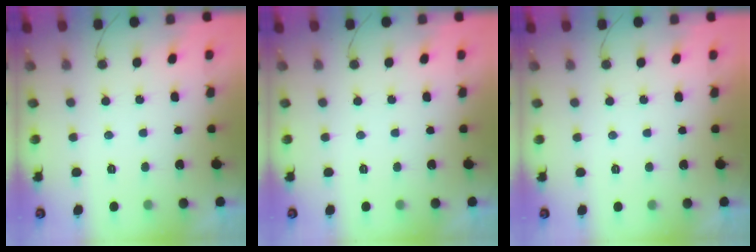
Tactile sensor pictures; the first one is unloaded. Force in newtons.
{"total": 0.0}
{"total": 1.7, "press": 1.7, "slide": 0.1}